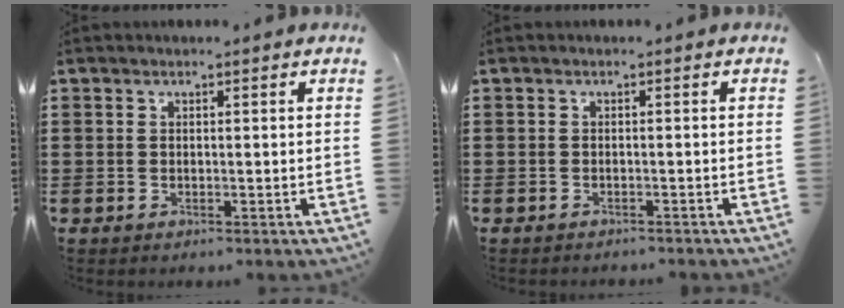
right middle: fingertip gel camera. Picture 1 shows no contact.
{"total": 0.6, "force": [-0.6, 0.0, 0.1], "torque": [-0.004, -0.001, -0.012]}